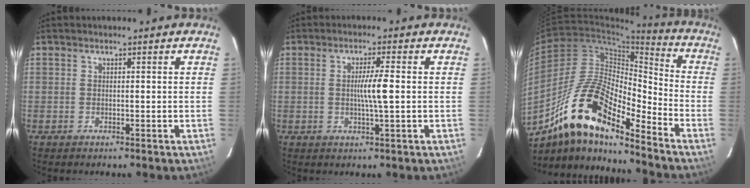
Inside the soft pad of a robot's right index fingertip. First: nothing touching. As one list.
[{"total": 4.4, "force": [0.0, -0.4, 4.3], "torque": [-0.079, -0.004, -0.001]}, {"total": 15.8, "force": [-10.9, 4.1, 10.6], "torque": [-0.198, 0.027, -0.192]}]